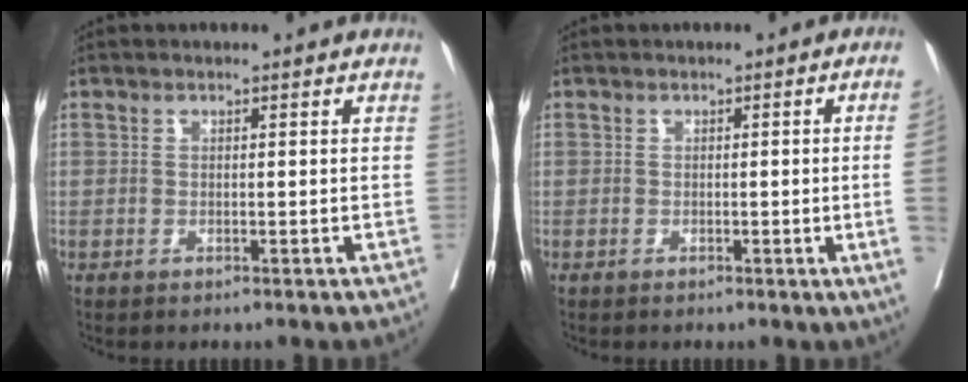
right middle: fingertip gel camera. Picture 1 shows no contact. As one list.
[{"total": 6.0, "force": [-0.7, -2.0, 5.7], "torque": [-0.074, -0.014, -0.005]}]